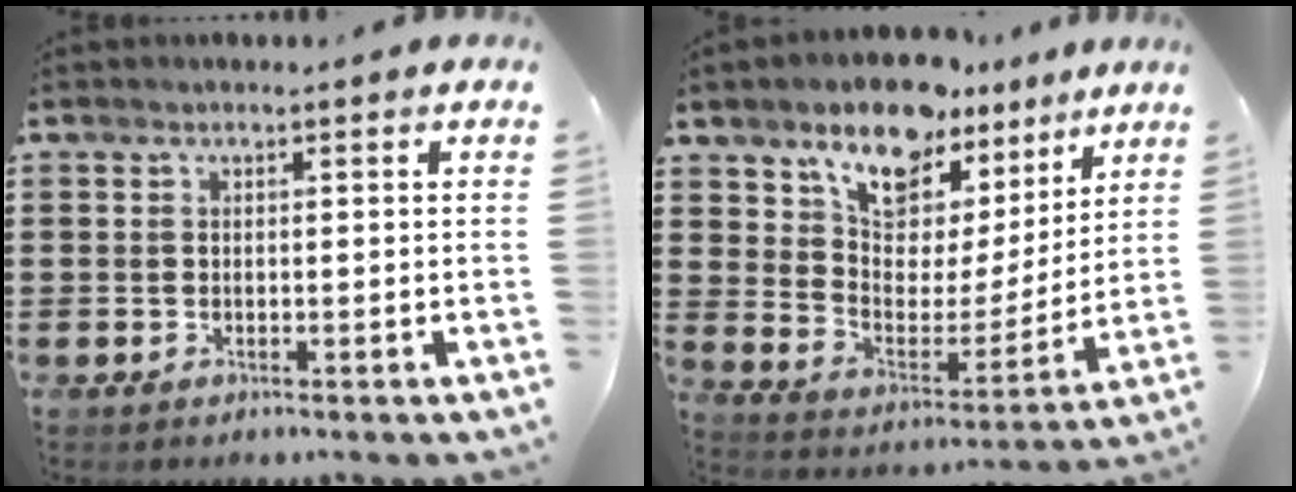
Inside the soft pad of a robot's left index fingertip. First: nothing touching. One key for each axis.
{"total": 10.7, "fx": 8.8, "fy": 5.1, "fz": 3.2, "tx": -0.084, "ty": -0.058, "tz": 0.159}